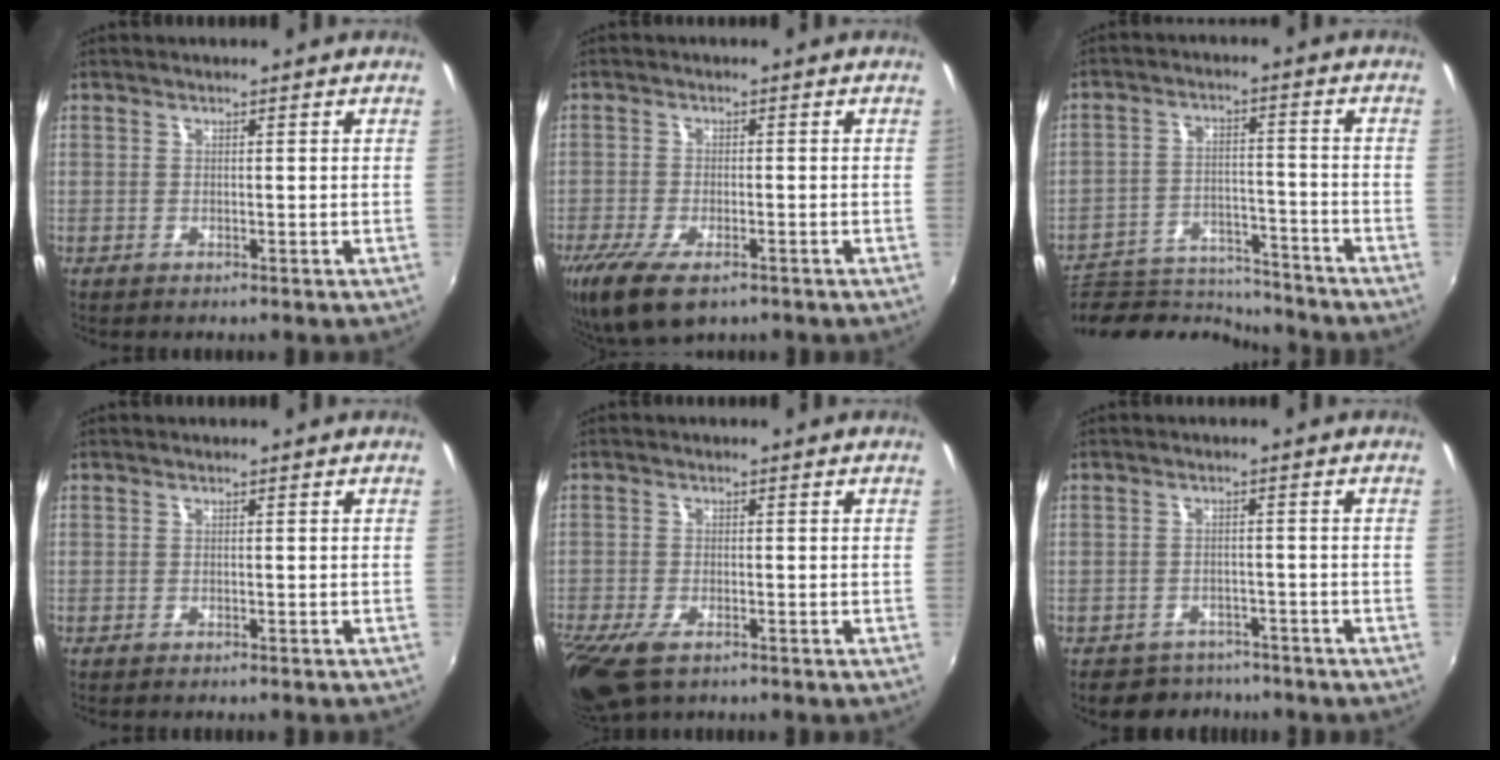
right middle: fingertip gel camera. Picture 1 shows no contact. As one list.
[{"total": 10.5, "force": [-6.6, 4.4, 7.0], "torque": [-0.163, -0.042, -0.114]}, {"total": 12.4, "force": [-12.0, 2.8, 1.7], "torque": [-0.045, 0.009, -0.187]}, {"total": 0.8, "force": [-0.7, 0.1, 0.3], "torque": [-0.005, -0.003, -0.010]}, {"total": 9.2, "force": [-6.1, 3.8, 5.8], "torque": [-0.145, -0.040, -0.114]}, {"total": 7.2, "force": [-6.1, 3.7, 1.3], "torque": [-0.037, 0.002, -0.087]}]